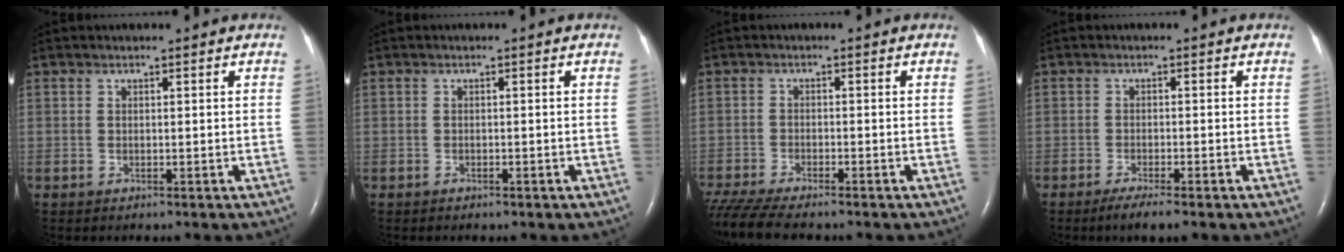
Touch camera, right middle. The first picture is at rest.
{"total": 0.7, "force": [-0.5, 0.3, 0.4], "torque": [-0.013, -0.002, -0.004]}
{"total": 10.3, "force": [-8.8, 1.5, 5.2], "torque": [-0.098, -0.018, -0.142]}
{"total": 4.0, "force": [-2.9, 0.3, 2.8], "torque": [-0.050, -0.011, -0.042]}